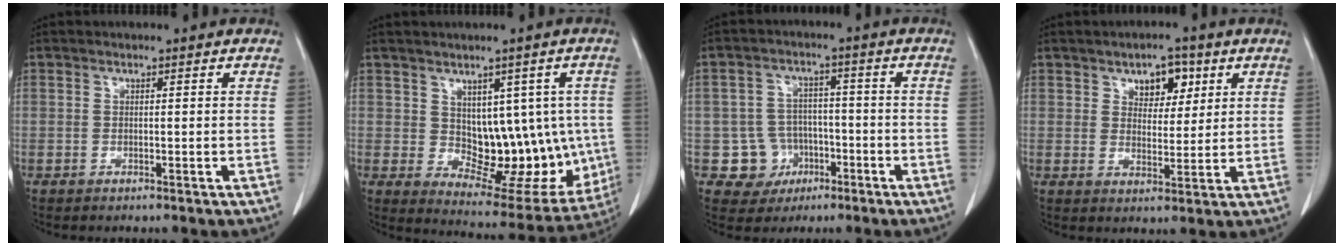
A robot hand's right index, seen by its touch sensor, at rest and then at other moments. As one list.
[{"total": 13.4, "force": [0.3, 7.5, 11.1], "torque": [-0.120, 0.009, 0.032]}, {"total": 6.7, "force": [-2.3, 6.2, 0.6], "torque": [-0.003, 0.015, -0.029]}, {"total": 5.7, "force": [2.9, 3.2, 3.7], "torque": [-0.048, 0.006, 0.046]}]